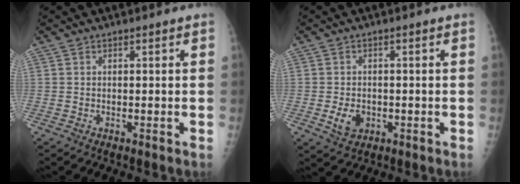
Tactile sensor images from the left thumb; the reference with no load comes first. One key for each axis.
{"total": 4.0, "fx": -0.9, "fy": 2.9, "fz": 2.5, "tx": -0.038, "ty": 0.000, "tz": -0.009}